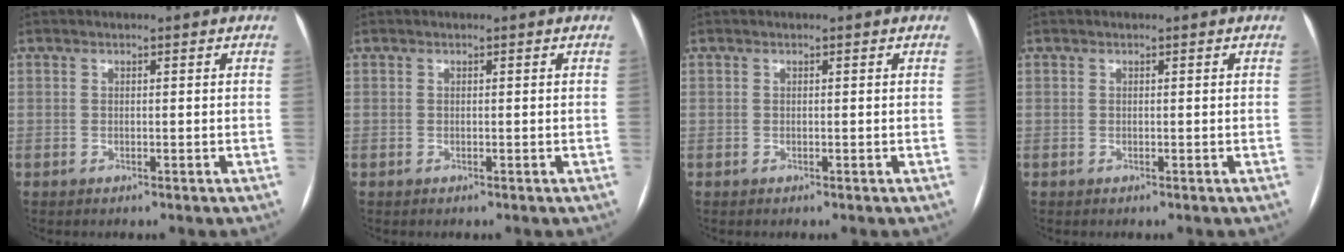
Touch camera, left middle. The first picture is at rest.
{"total": 0.0}
{"total": 0.0}
{"total": 0.0}